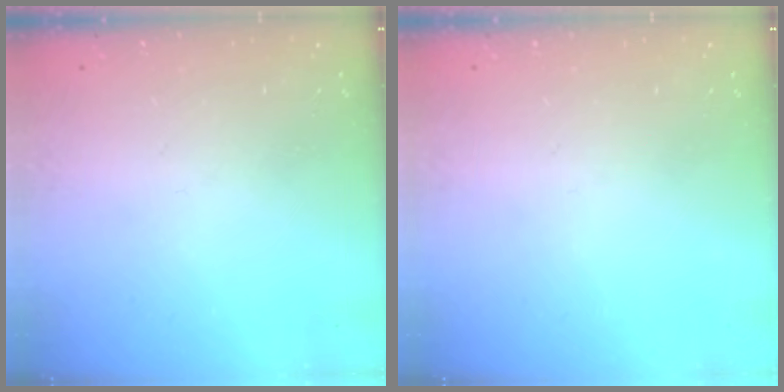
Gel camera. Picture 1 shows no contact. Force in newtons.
{"total": 0.0}